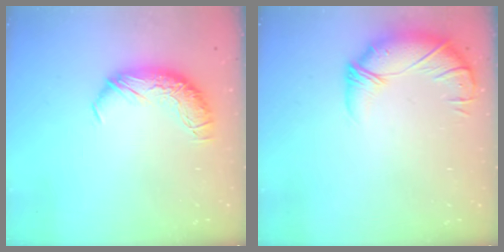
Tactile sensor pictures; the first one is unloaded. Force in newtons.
{"total": 3.7, "press": 2.8, "slide": 2.5}